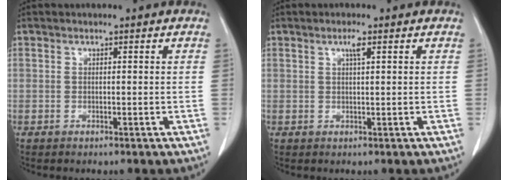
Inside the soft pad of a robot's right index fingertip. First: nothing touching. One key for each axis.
{"total": 1.6, "fx": 0.8, "fy": 0.0, "fz": 1.4, "tx": -0.026, "ty": 0.000, "tz": 0.013}